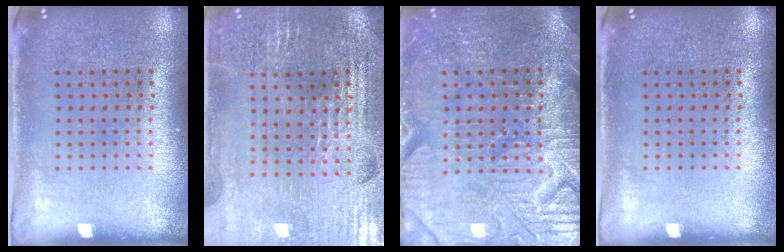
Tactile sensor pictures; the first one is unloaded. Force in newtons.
{"total": 2.8, "press": 2.8, "slide": 0.5}
{"total": 3.9, "press": 3.8, "slide": 1.0}
{"total": 0.0}